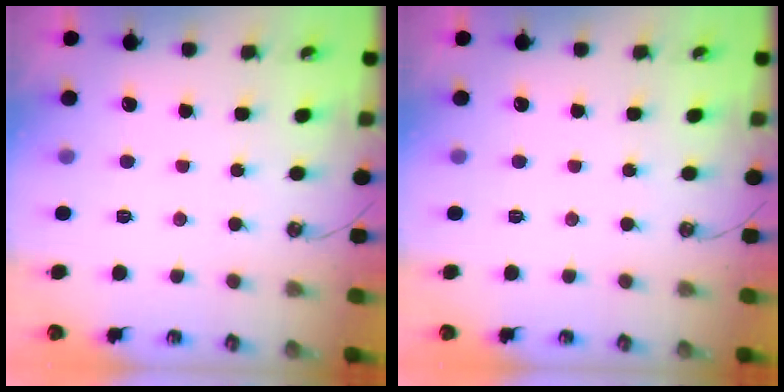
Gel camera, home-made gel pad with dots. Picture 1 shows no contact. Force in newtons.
{"total": 0.0}